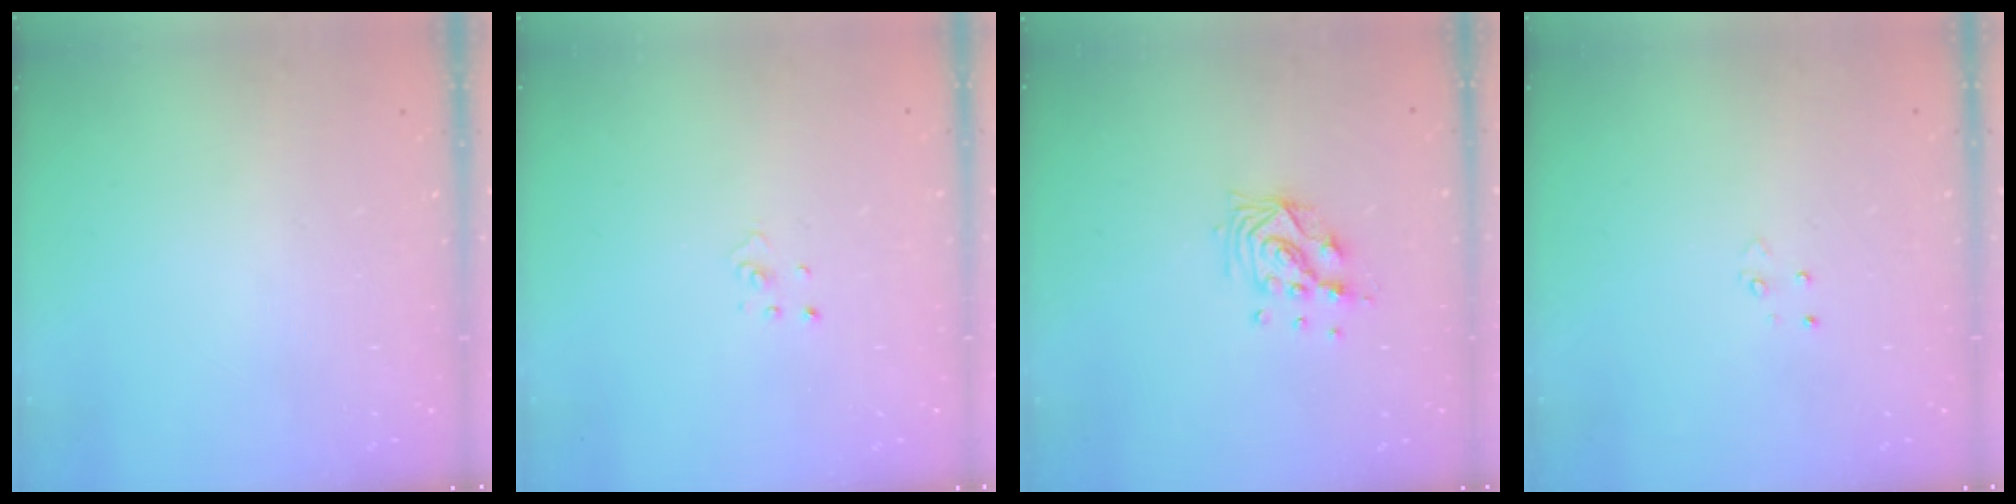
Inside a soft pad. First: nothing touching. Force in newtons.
{"total": 1.1, "press": 1.1, "slide": 0.1}
{"total": 10.0, "press": 9.9, "slide": 1.2}
{"total": 3.0, "press": 3.0, "slide": 0.4}